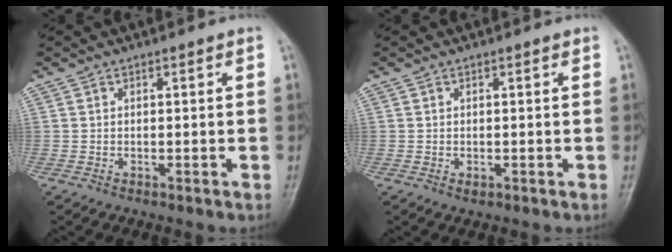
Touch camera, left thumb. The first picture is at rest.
{"total": 0.9, "force": [0.1, 0.6, 0.7], "torque": [-0.009, -0.002, 0.002]}